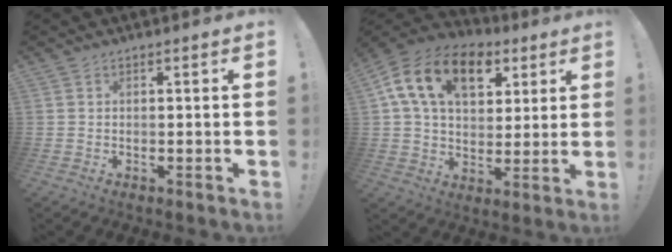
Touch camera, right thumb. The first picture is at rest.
{"total": 18.6, "force": [7.8, 11.8, 12.1], "torque": [-0.194, -0.019, 0.140]}